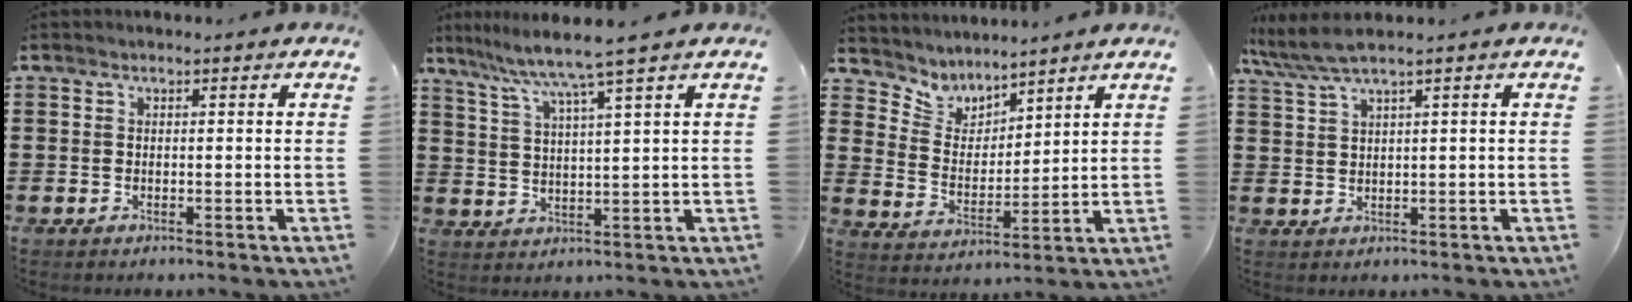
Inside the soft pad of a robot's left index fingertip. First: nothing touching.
{"total": 5.8, "force": [4.6, -1.2, 3.4], "torque": [-0.085, -0.032, 0.071]}
{"total": 4.6, "force": [4.3, 1.5, -0.5], "torque": [-0.023, -0.034, 0.073]}
{"total": 3.8, "force": [2.8, -0.1, 2.5], "torque": [-0.057, -0.002, 0.049]}